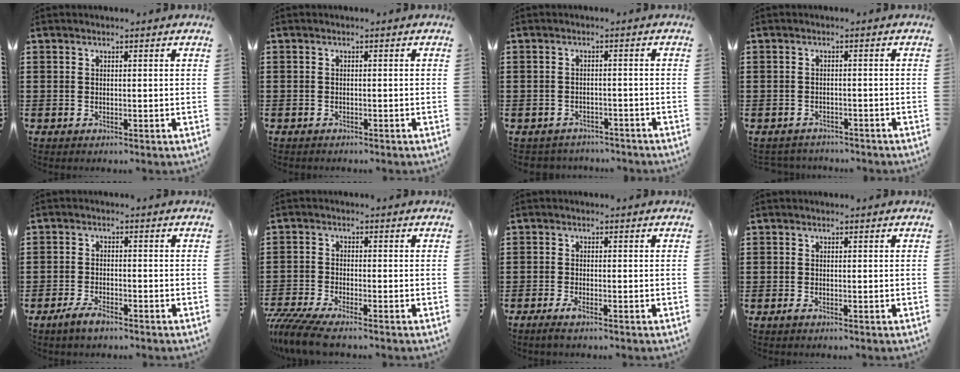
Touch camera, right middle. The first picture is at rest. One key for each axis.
{"total": 0.9, "fx": -0.9, "fy": 0.2, "fz": 0.0, "tx": 0.000, "ty": -0.001, "tz": -0.019}
{"total": 2.5, "fx": -2.4, "fy": 0.6, "fz": -0.3, "tx": -0.002, "ty": -0.002, "tz": -0.055}
{"total": 2.1, "fx": -2.0, "fy": 0.5, "fz": -0.2, "tx": -0.002, "ty": -0.002, "tz": -0.045}
{"total": 2.9, "fx": -2.4, "fy": 1.0, "fz": 1.3, "tx": -0.029, "ty": 0.003, "tz": -0.049}
{"total": 5.2, "fx": -4.8, "fy": 0.3, "fz": 2.0, "tx": -0.061, "ty": -0.019, "tz": -0.101}
{"total": 1.8, "fx": -1.0, "fy": 0.3, "fz": 1.4, "tx": -0.032, "ty": -0.005, "tz": -0.021}
{"total": 0.8, "fx": -0.6, "fy": 0.2, "fz": 0.3, "tx": -0.015, "ty": -0.008, "tz": -0.014}